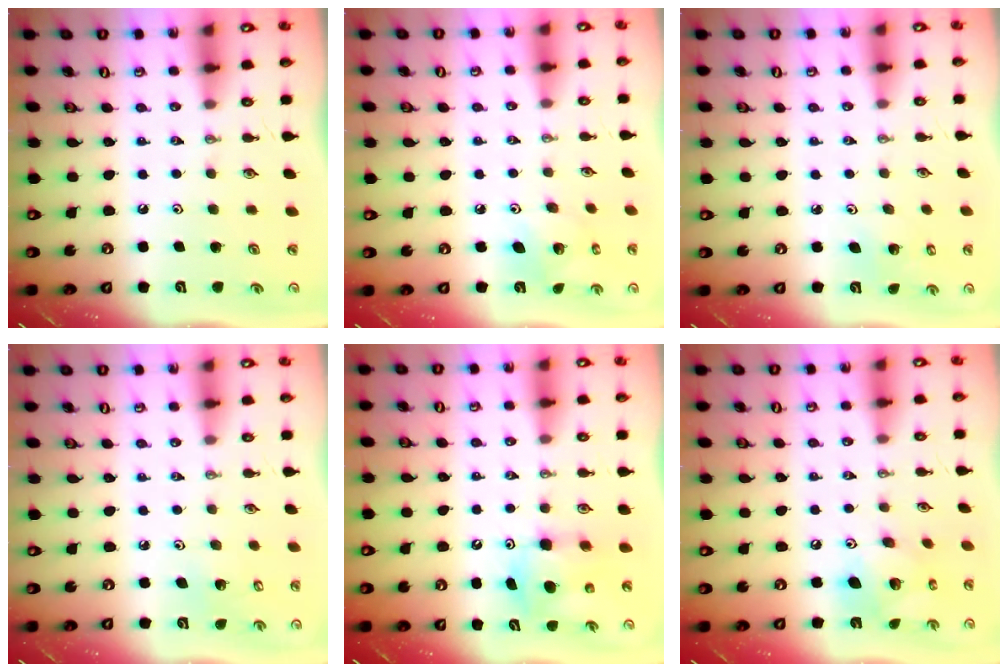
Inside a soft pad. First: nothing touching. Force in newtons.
{"total": 6.8, "press": 6.8, "slide": 0.1}
{"total": 2.4, "press": 2.4, "slide": 0.2}
{"total": 3.1, "press": 3.1, "slide": 0.2}
{"total": 9.2, "press": 9.2, "slide": 0.6}
{"total": 12.3, "press": 12.3, "slide": 1.2}